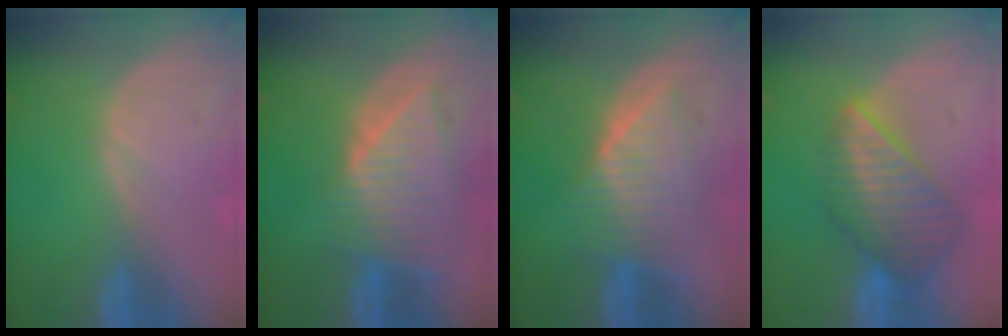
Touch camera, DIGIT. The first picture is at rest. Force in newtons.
{"total": 9.0, "press": 7.9, "slide": 4.3}
{"total": 6.9, "press": 6.9, "slide": 0.2}
{"total": 8.6, "press": 7.6, "slide": 4.0}